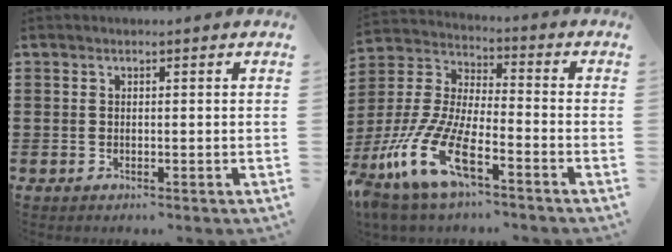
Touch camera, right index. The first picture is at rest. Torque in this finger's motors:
{"motor_torque": [1.08, 1.06, 1.05, 0.21]}